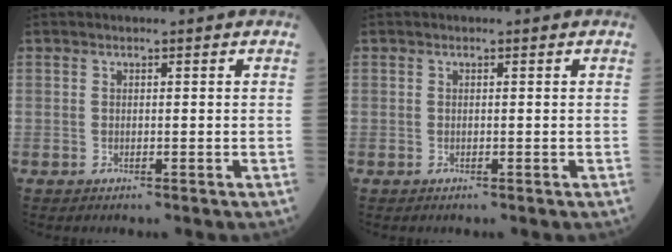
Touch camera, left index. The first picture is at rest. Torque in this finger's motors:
{"motor_torque": [0.00, 0.00, -0.03, 0.00]}